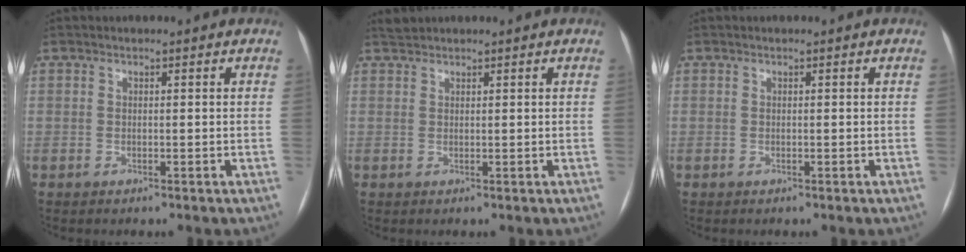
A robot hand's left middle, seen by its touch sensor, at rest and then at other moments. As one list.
[{"total": 1.2, "force": [1.2, 0.1, 0.0], "torque": [-0.006, 0.012, 0.029]}, {"total": 0.0}]